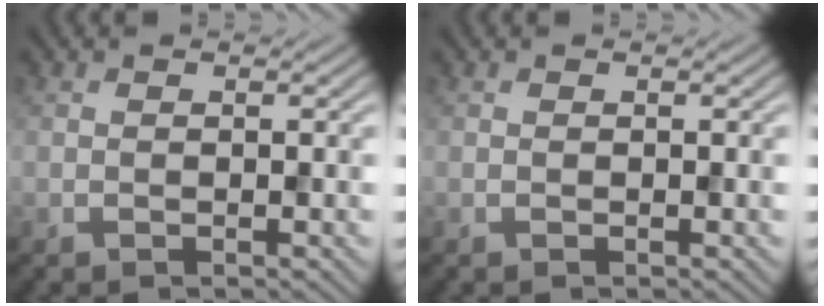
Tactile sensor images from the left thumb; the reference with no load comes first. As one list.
[{"total": 0.0}]